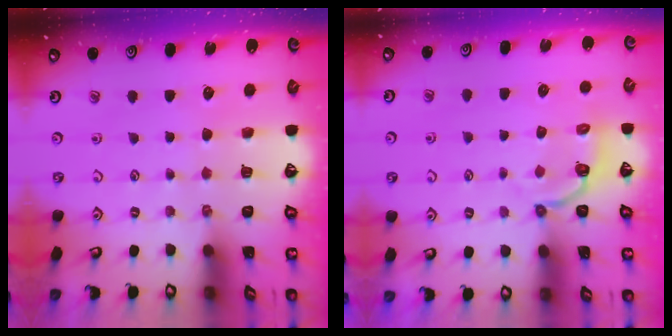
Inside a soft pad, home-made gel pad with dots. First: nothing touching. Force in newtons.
{"total": 3.3, "press": 2.2, "slide": 2.5}